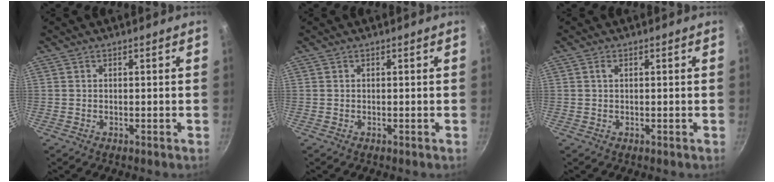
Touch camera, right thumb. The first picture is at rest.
{"total": 0.0}
{"total": 0.8, "force": [0.3, 0.4, 0.7], "torque": [-0.013, 0.003, 0.005]}